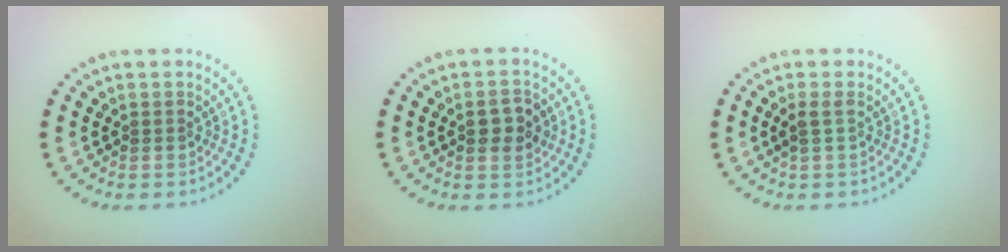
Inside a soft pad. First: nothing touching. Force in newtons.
{"total": 2.6, "press": 2.6, "slide": 0.1}
{"total": 1.1, "press": 1.1, "slide": 0.4}